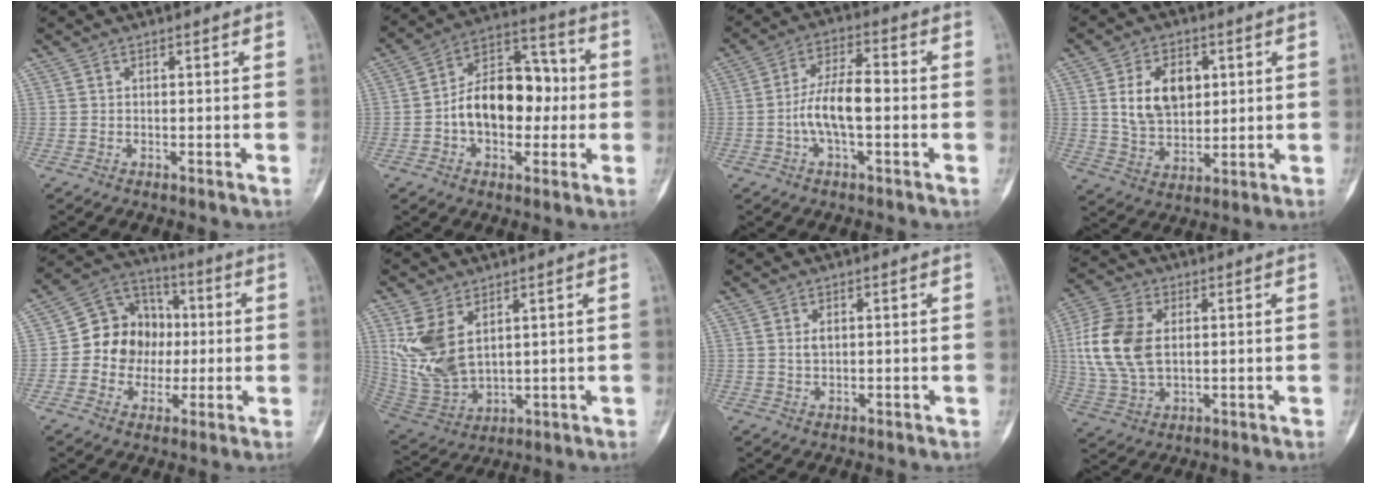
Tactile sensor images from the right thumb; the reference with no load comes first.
{"total": 16.6, "force": [-1.4, 10.8, 12.5], "torque": [-0.157, 0.048, -0.028]}
{"total": 9.6, "force": [-1.7, 4.0, 8.6], "torque": [-0.161, 0.029, -0.037]}
{"total": 12.1, "force": [2.7, 8.3, 8.4], "torque": [-0.106, -0.010, 0.056]}
{"total": 13.7, "force": [-0.3, 11.7, 7.0], "torque": [-0.058, 0.032, -0.010]}
{"total": 12.2, "force": [4.0, 7.4, 8.8], "torque": [-0.169, -0.018, 0.102]}
{"total": 1.9, "force": [0.4, 1.4, 1.3], "torque": [-0.011, -0.002, 0.008]}
{"total": 14.2, "force": [1.6, 9.2, 10.6], "torque": [-0.218, 0.004, 0.032]}